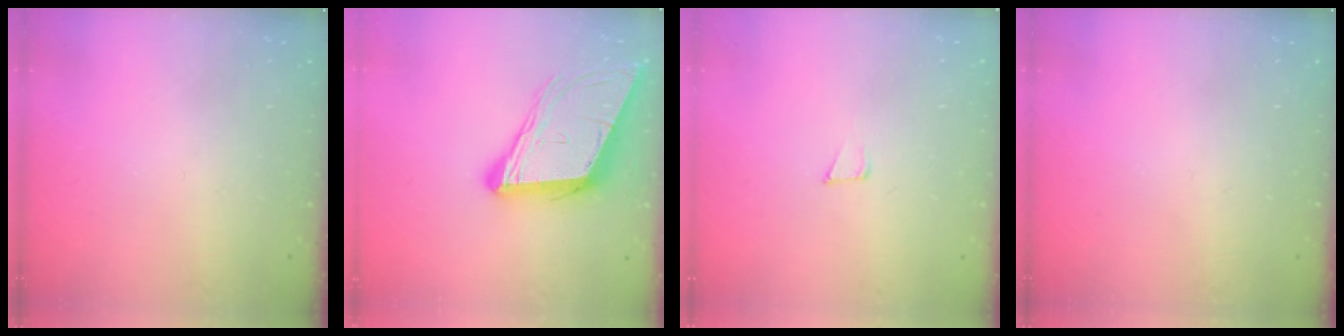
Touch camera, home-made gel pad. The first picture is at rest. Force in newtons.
{"total": 12.8, "press": 12.3, "slide": 3.6}
{"total": 4.3, "press": 4.2, "slide": 1.0}
{"total": 0.0}